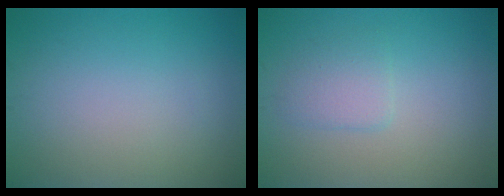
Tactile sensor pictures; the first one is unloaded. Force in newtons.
{"total": 2.0, "press": 2.0, "slide": 0.2}